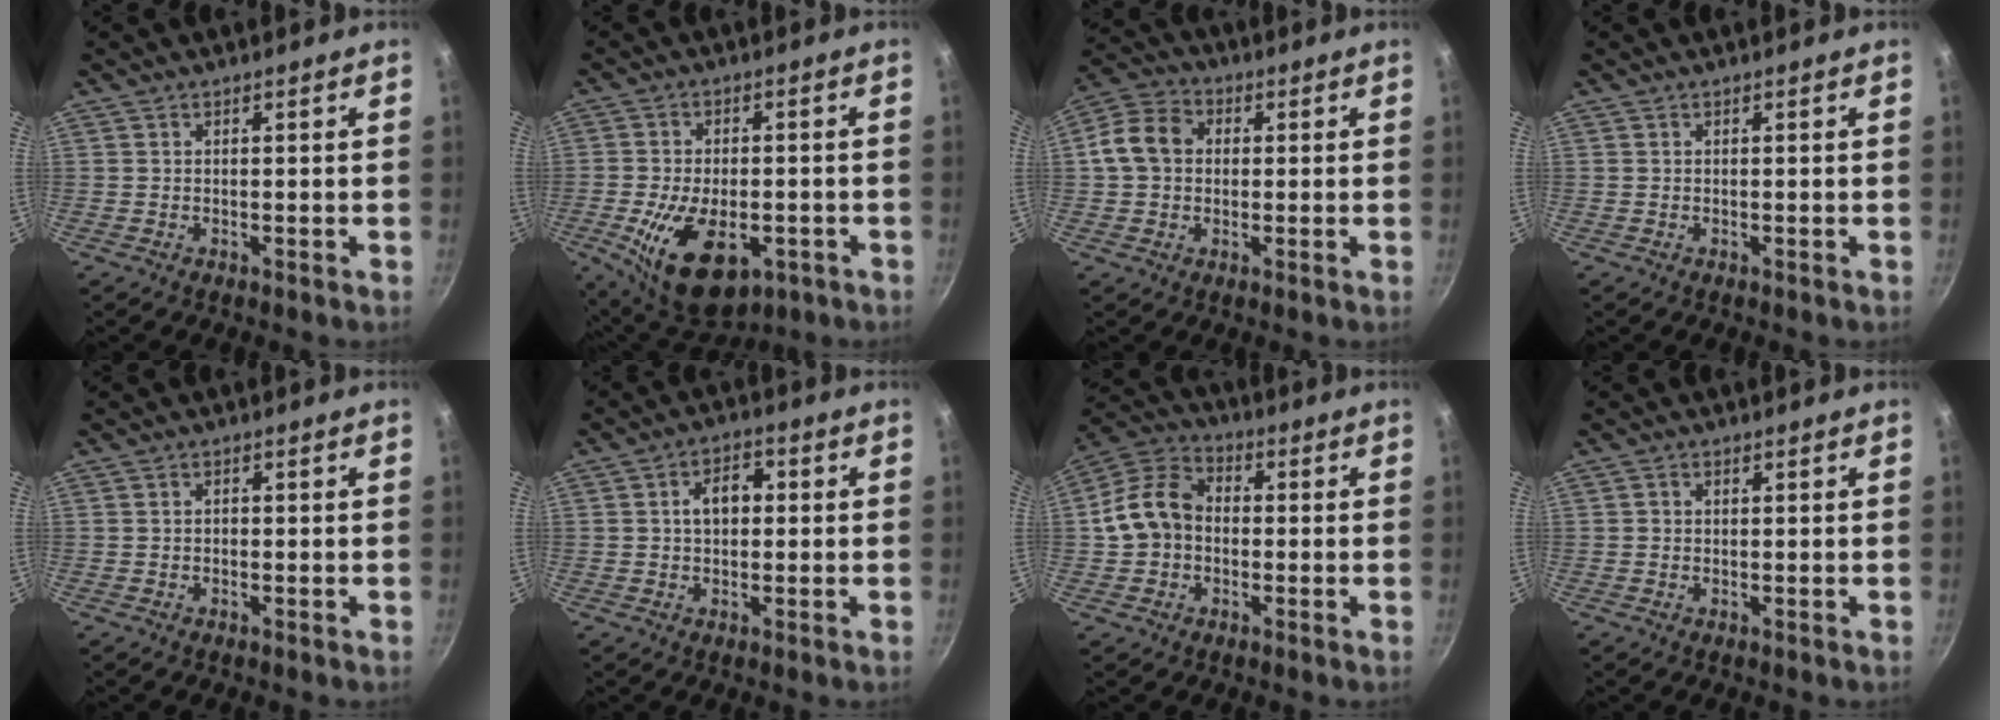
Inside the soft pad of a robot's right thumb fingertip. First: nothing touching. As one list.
[{"total": 15.5, "force": [-5.4, 8.7, 11.6], "torque": [-0.201, 0.003, -0.069]}, {"total": 9.1, "force": [0.8, 7.2, 5.4], "torque": [-0.097, 0.026, 0.005]}, {"total": 0.0}, {"total": 0.7, "force": [-0.2, 0.6, 0.3], "torque": [0.000, 0.003, -0.005]}, {"total": 5.7, "force": [0.6, 3.8, 4.2], "torque": [-0.060, 0.017, 0.004]}, {"total": 11.2, "force": [-0.5, 8.8, 6.9], "torque": [-0.121, 0.035, -0.021]}, {"total": 0.9, "force": [0.1, 0.8, 0.4], "torque": [-0.002, 0.002, -0.001]}]